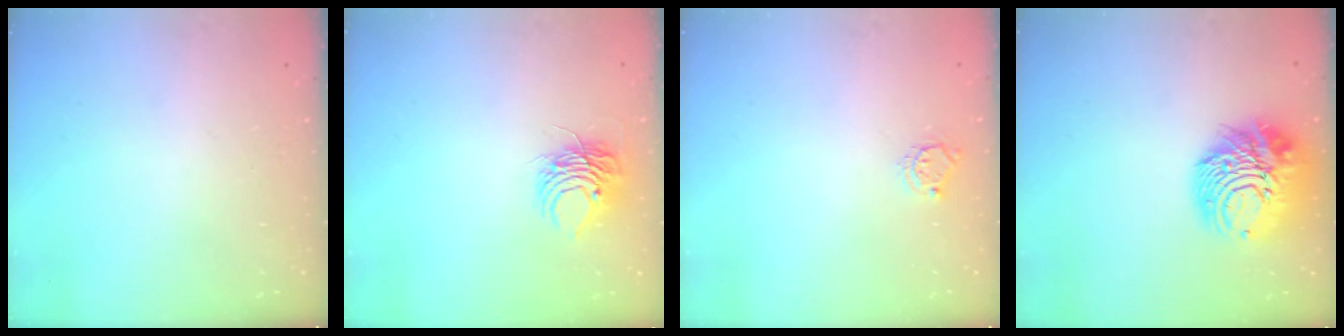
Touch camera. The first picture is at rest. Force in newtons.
{"total": 7.6, "press": 7.6, "slide": 0.5}
{"total": 4.5, "press": 4.5, "slide": 0.4}
{"total": 15.1, "press": 15.0, "slide": 1.5}